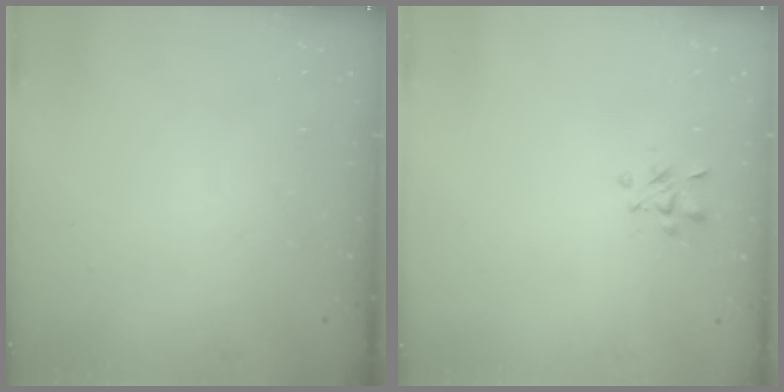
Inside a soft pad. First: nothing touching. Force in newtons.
{"total": 2.7, "press": 2.5, "slide": 1.0}